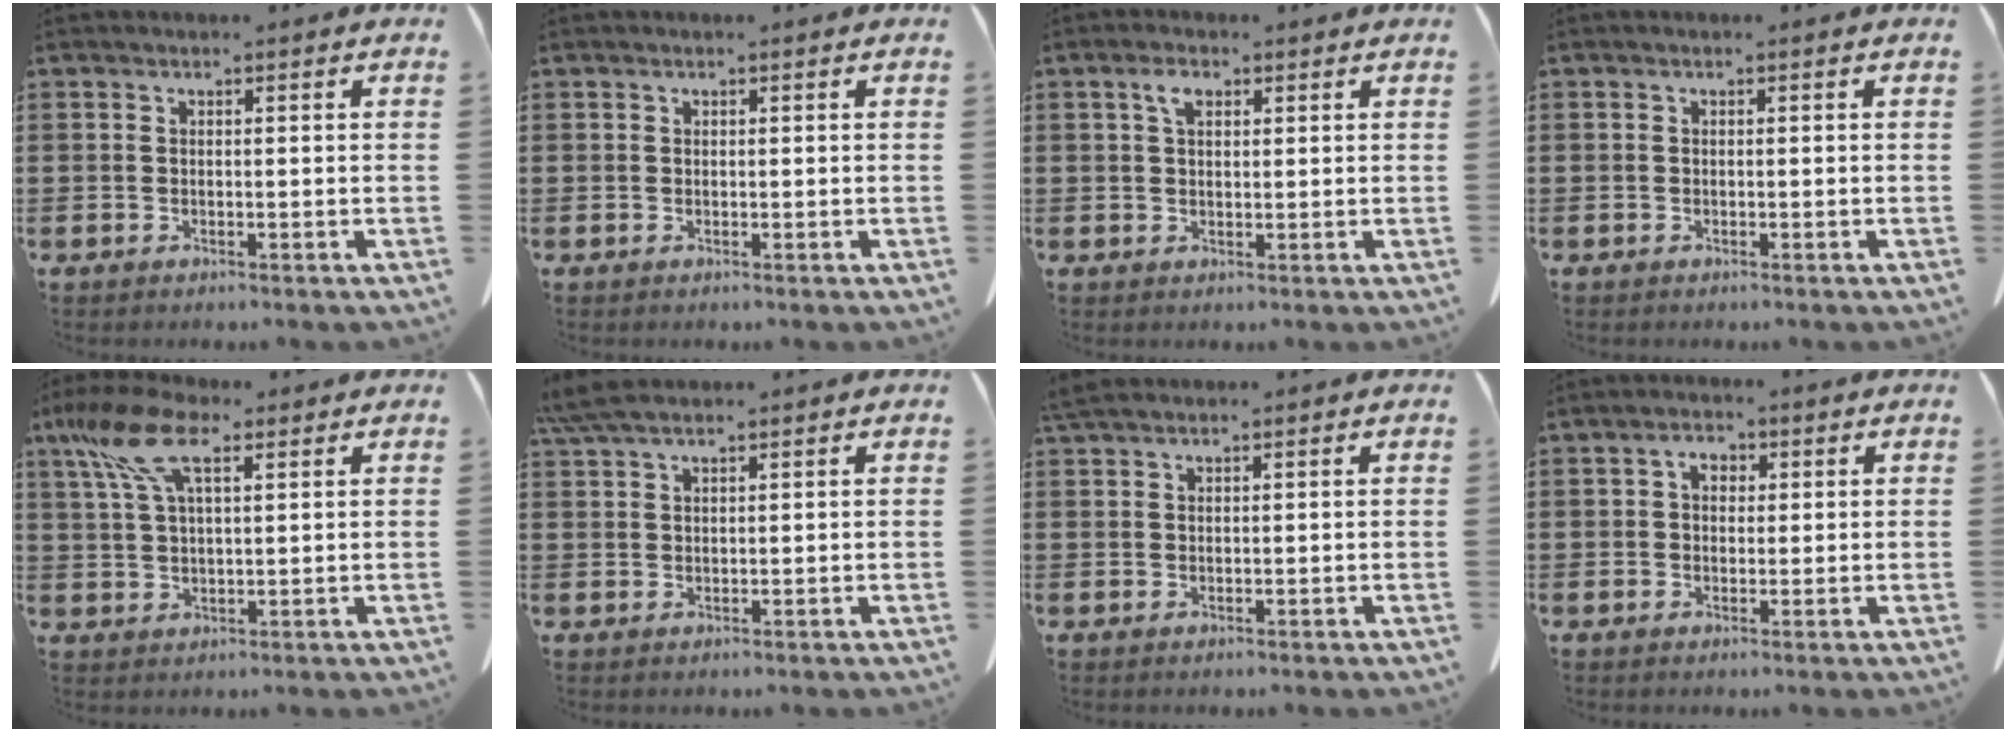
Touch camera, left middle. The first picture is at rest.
{"total": 0.0}
{"total": 2.9, "force": [1.4, 1.5, 2.1], "torque": [-0.039, 0.002, 0.024]}
{"total": 0.0}
{"total": 9.8, "force": [5.3, 3.6, 7.4], "torque": [-0.177, -0.004, 0.092]}
{"total": 4.1, "force": [3.2, 0.8, 2.4], "torque": [-0.056, -0.001, 0.062]}
{"total": 1.9, "force": [1.5, 0.3, 1.0], "torque": [-0.024, -0.001, 0.030]}
{"total": 2.8, "force": [0.9, 1.9, 1.9], "torque": [-0.037, 0.005, 0.013]}